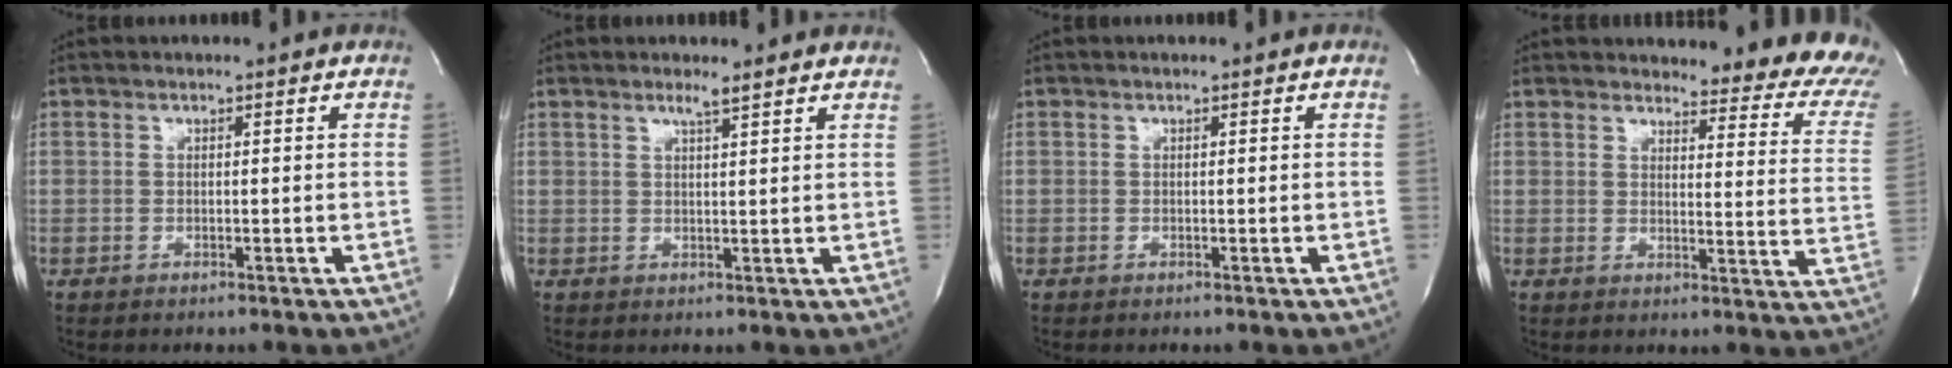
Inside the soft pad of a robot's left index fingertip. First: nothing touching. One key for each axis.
{"total": 2.4, "fx": 2.1, "fy": 0.0, "fz": 1.2, "tx": -0.024, "ty": 0.008, "tz": 0.034}
{"total": 0.0}
{"total": 16.1, "fx": 15.1, "fy": 2.7, "fz": 4.9, "tx": -0.031, "ty": -0.086, "tz": 0.147}